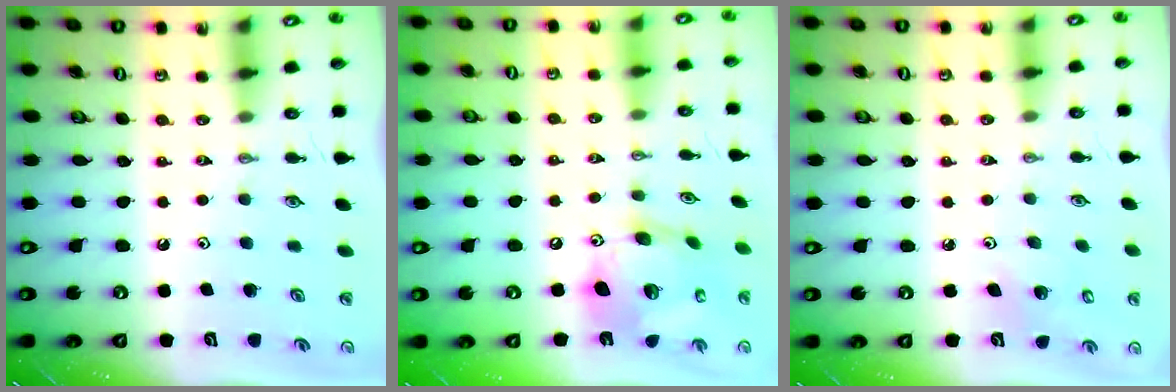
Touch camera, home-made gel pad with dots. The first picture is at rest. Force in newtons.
{"total": 17.2, "press": 17.1, "slide": 1.9}
{"total": 4.2, "press": 4.2, "slide": 0.2}